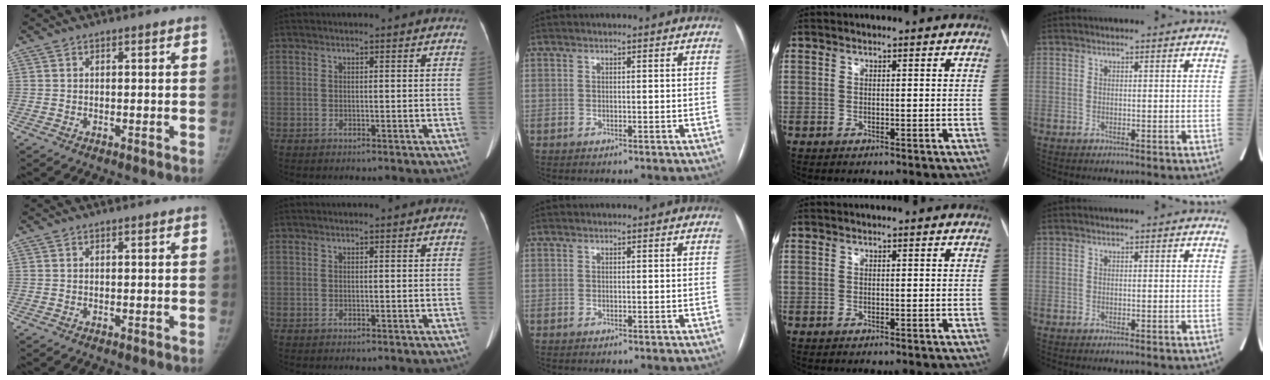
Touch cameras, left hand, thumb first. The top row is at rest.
{}